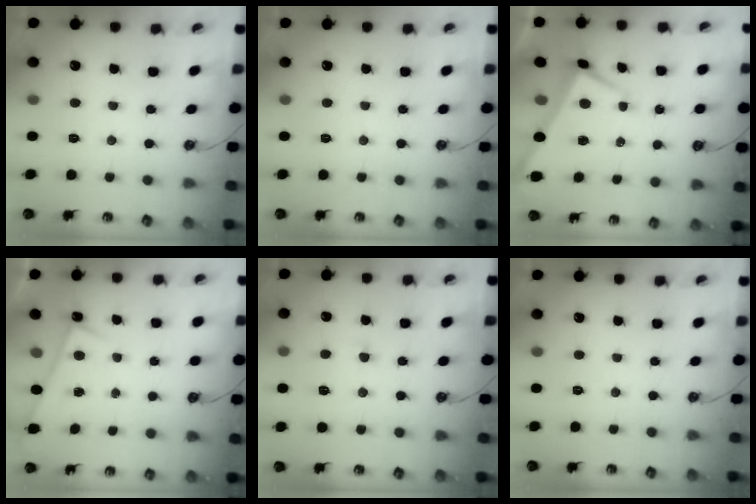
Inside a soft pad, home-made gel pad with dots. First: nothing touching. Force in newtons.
{"total": 0.0}
{"total": 2.7, "press": 2.6, "slide": 0.3}
{"total": 0.9, "press": 0.0, "slide": 0.9}
{"total": 0.8, "press": 0.8, "slide": 0.3}
{"total": 0.0}